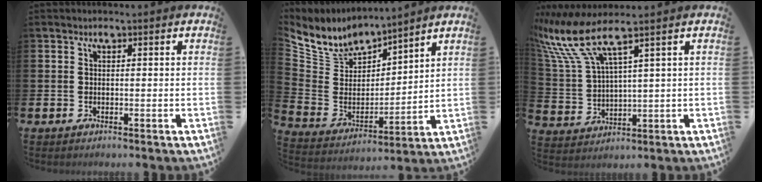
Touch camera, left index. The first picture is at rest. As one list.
[{"total": 6.9, "force": [6.5, 2.3, 0.0], "torque": [-0.048, -0.059, 0.114]}, {"total": 8.7, "force": [6.4, 1.6, 5.7], "torque": [-0.142, -0.030, 0.109]}]